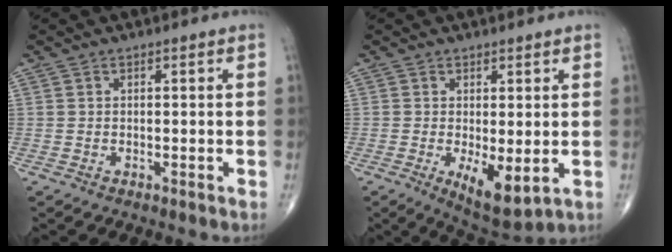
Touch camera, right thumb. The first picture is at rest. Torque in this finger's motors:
{"motor_torque": [1.27, 1.69, 0.32, -0.42, 0.23]}